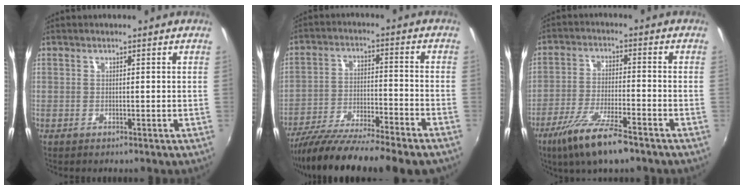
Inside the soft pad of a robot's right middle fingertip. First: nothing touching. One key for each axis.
{"total": 18.7, "fx": -16.1, "fy": 0.9, "fz": 9.6, "tx": -0.184, "ty": -0.050, "tz": -0.262}
{"total": 11.4, "fx": -7.8, "fy": 2.3, "fz": 8.0, "tx": -0.175, "ty": -0.026, "tz": -0.144}